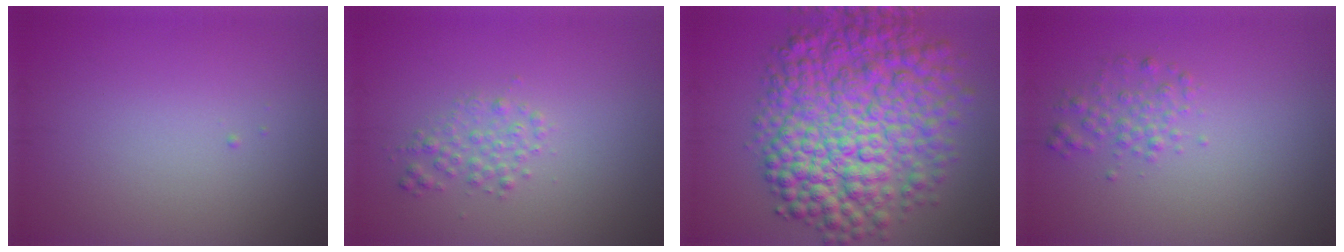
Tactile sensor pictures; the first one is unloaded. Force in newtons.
{"total": 1.7, "press": 1.7, "slide": 0.0}
{"total": 12.0, "press": 12.0, "slide": 0.1}
{"total": 1.7, "press": 1.7, "slide": 0.0}